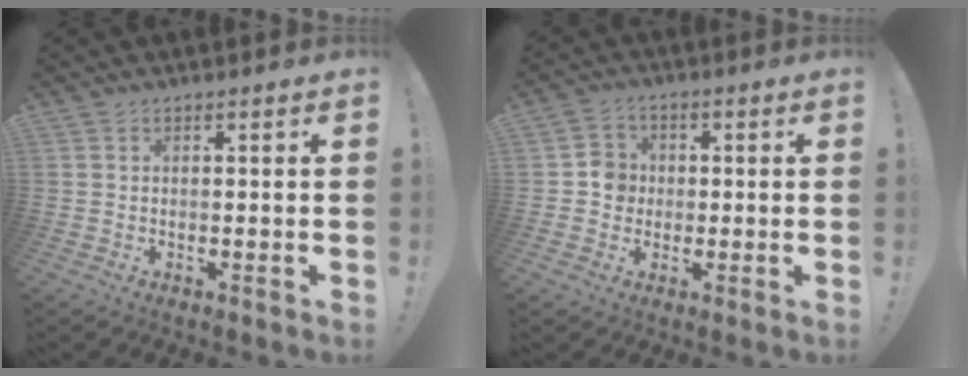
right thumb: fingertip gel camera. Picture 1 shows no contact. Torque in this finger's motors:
{"motor_torque": [0.26, 0.55, 0.24, -0.26, 0.00]}